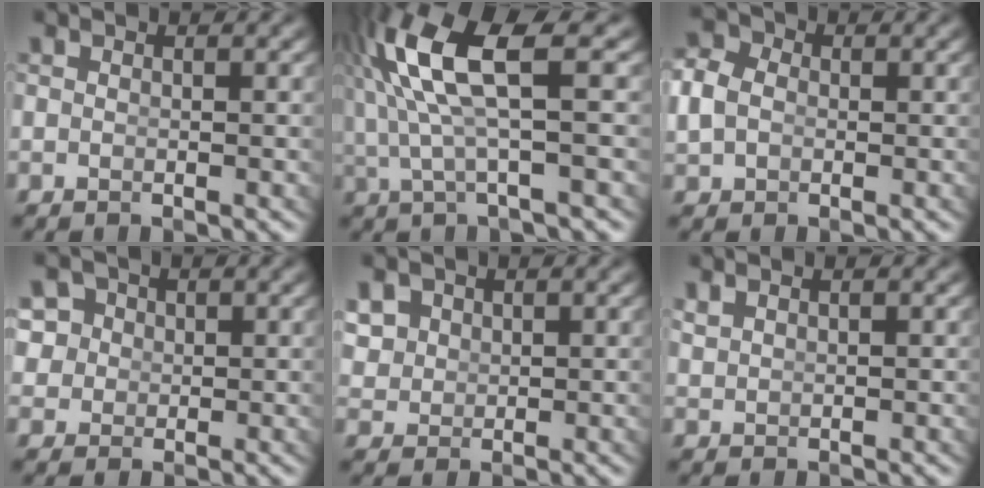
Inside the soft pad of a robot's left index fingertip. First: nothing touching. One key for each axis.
{"total": 8.3, "fx": 2.3, "fy": 2.8, "fz": 7.4, "tx": -0.158, "ty": -0.002, "tz": 0.043}
{"total": 4.0, "fx": 0.4, "fy": 3.5, "fz": 2.0, "tx": -0.053, "ty": -0.005, "tz": 0.006}
{"total": 6.2, "fx": 1.5, "fy": 5.4, "fz": 2.6, "tx": -0.065, "ty": -0.013, "tz": 0.028}
{"total": 3.2, "fx": 1.2, "fy": 2.6, "fz": 1.4, "tx": -0.036, "ty": -0.010, "tz": 0.033}
{"total": 0.8, "fx": 0.7, "fy": 0.0, "fz": 0.2, "tx": -0.007, "ty": -0.007, "tz": 0.026}